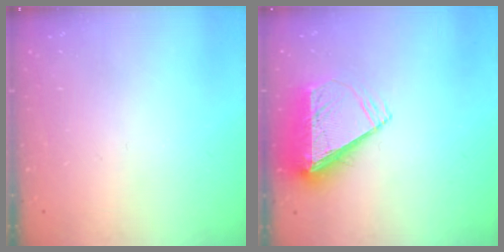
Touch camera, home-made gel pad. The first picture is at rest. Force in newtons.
{"total": 9.1, "press": 9.0, "slide": 1.3}